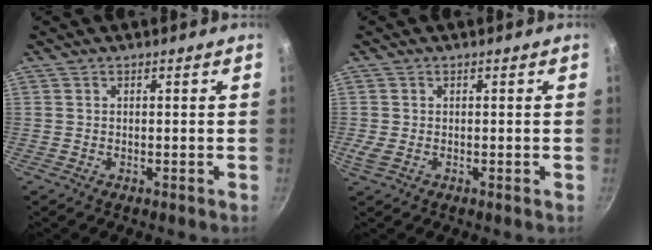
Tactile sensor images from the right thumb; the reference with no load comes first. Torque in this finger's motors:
{"motor_torque": [0.71, 0.29, 0.35, -0.08, 0.07]}